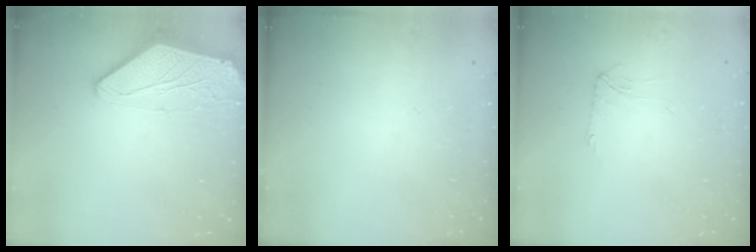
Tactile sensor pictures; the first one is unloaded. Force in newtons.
{"total": 0.0}
{"total": 2.8, "press": 2.7, "slide": 0.5}